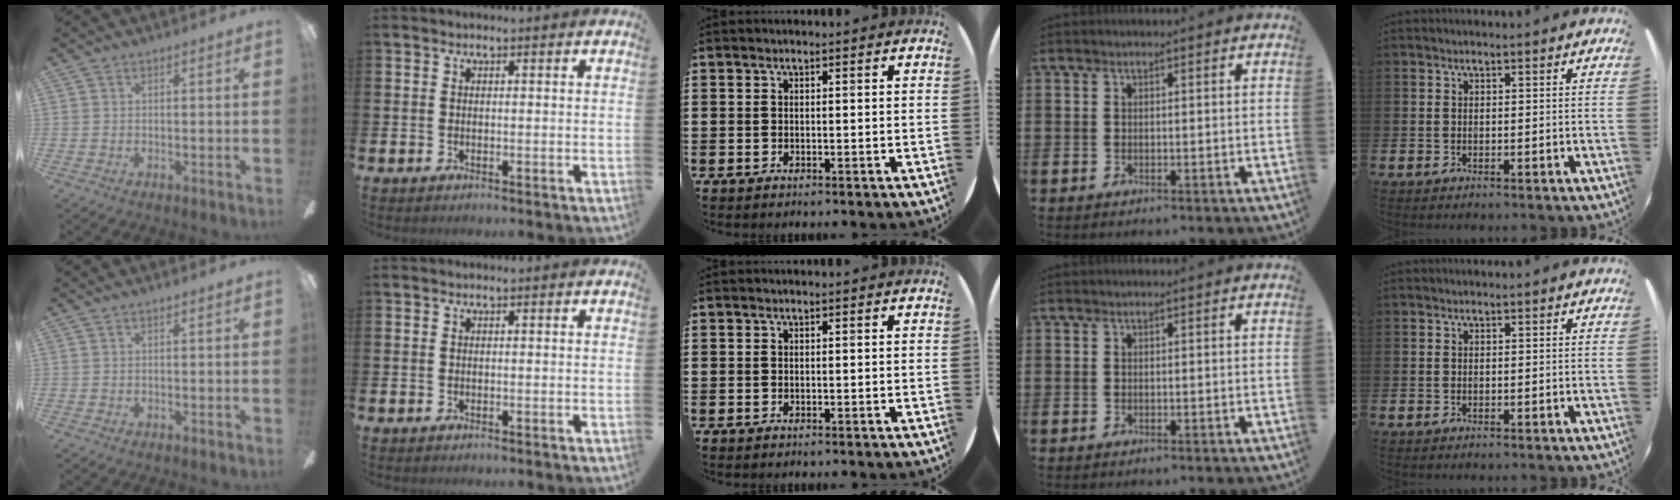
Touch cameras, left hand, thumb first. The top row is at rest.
{}